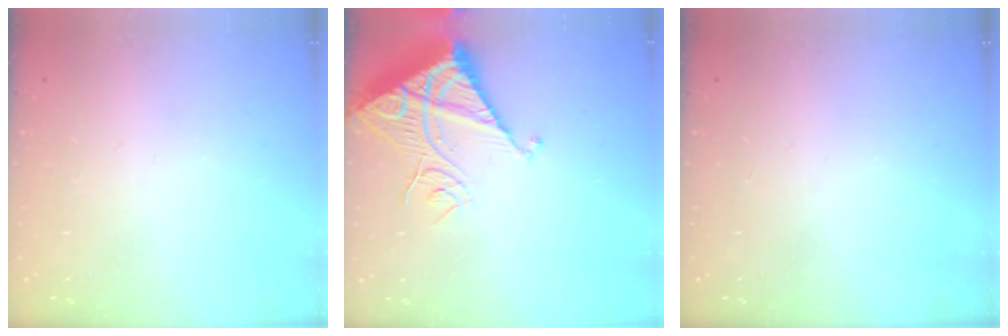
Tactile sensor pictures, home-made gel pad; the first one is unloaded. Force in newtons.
{"total": 13.1, "press": 13.0, "slide": 1.5}
{"total": 0.0}